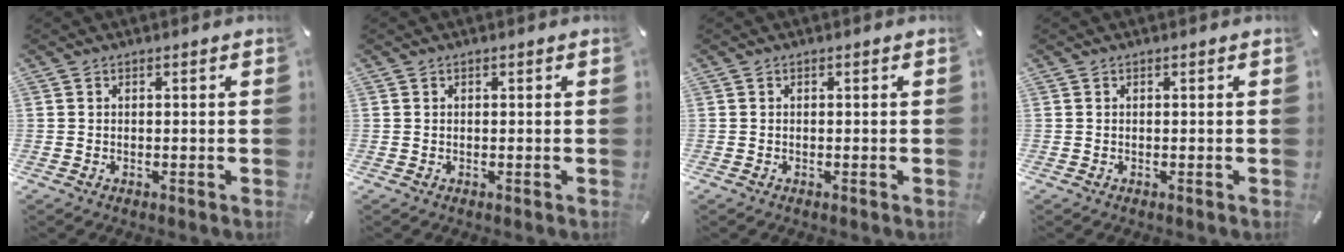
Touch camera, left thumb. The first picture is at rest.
{"total": 0.0}
{"total": 0.0}
{"total": 0.0}